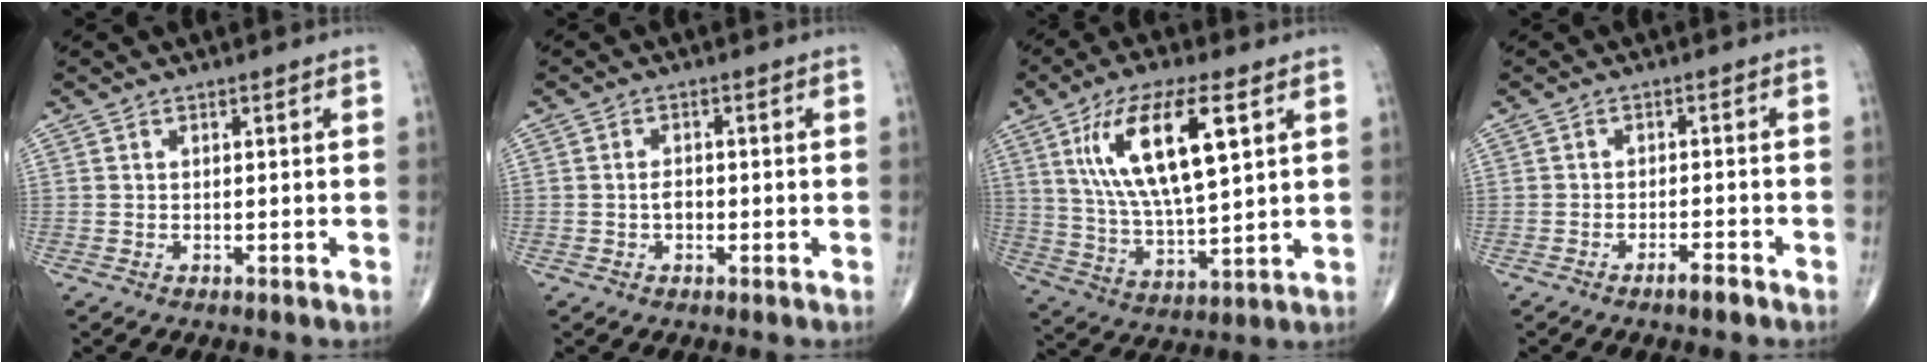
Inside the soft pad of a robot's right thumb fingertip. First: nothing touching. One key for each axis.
{"total": 2.1, "fx": -0.5, "fy": 1.4, "fz": 1.5, "tx": -0.022, "ty": 0.006, "tz": -0.010}
{"total": 17.9, "fx": 6.4, "fy": 6.0, "fz": 15.6, "tx": -0.285, "ty": -0.018, "tz": 0.120}
{"total": 2.7, "fx": -2.0, "fy": 0.4, "fz": 1.7, "tx": -0.032, "ty": 0.007, "tz": -0.037}